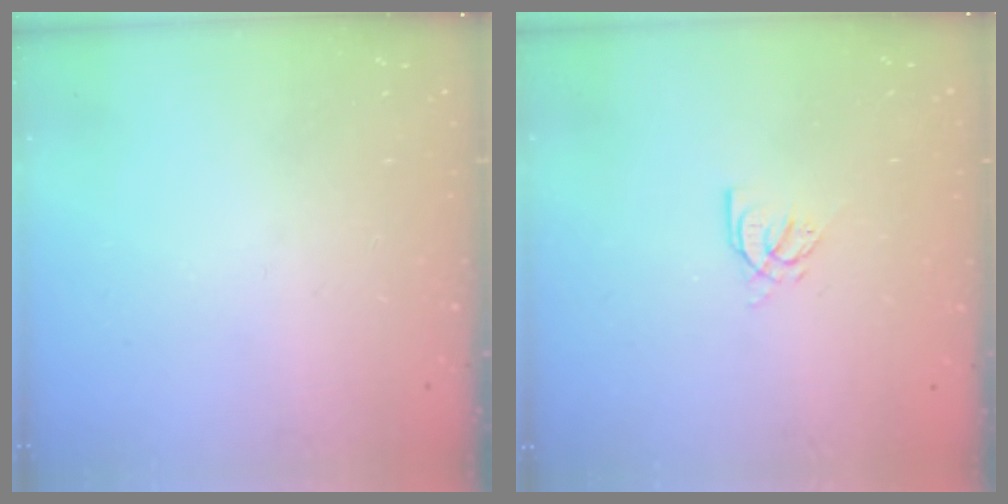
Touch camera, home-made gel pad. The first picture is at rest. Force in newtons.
{"total": 4.2, "press": 4.2, "slide": 0.2}